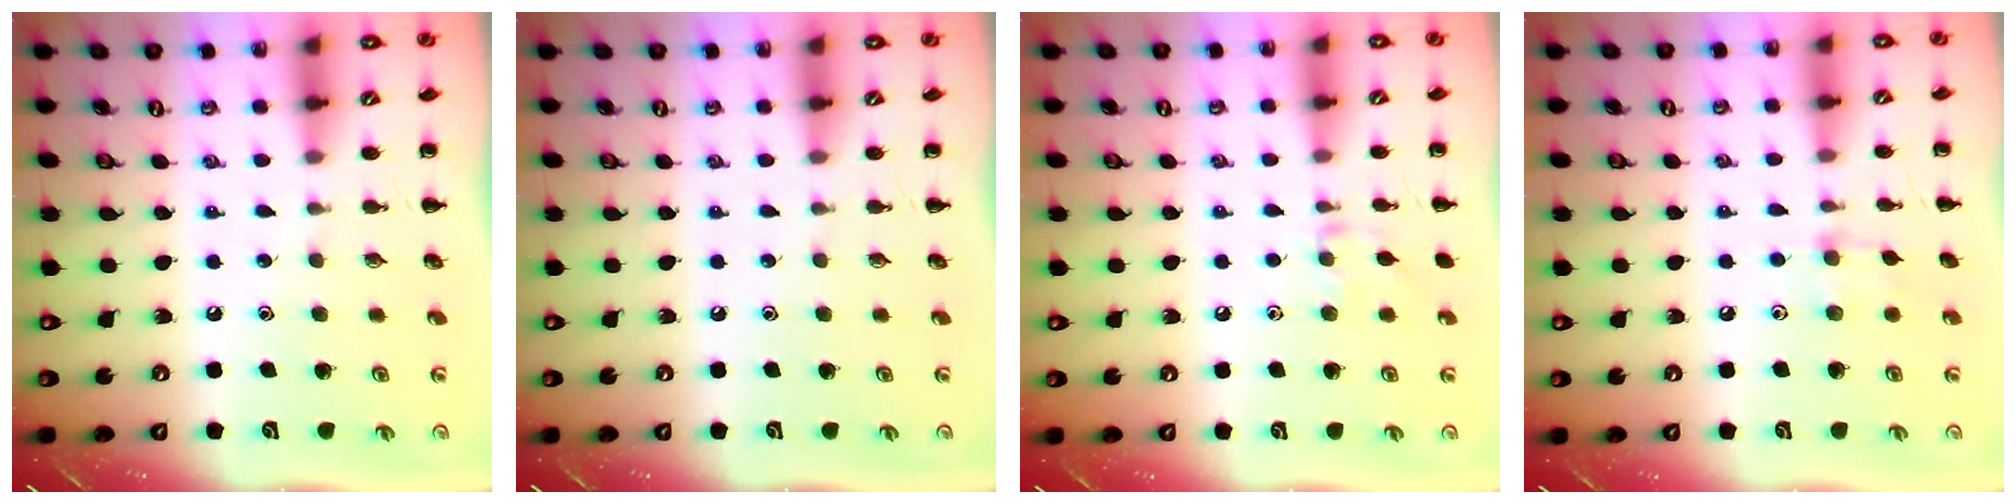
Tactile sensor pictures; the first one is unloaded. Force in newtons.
{"total": 0.0}
{"total": 7.1, "press": 6.9, "slide": 1.5}
{"total": 4.0, "press": 3.8, "slide": 1.1}